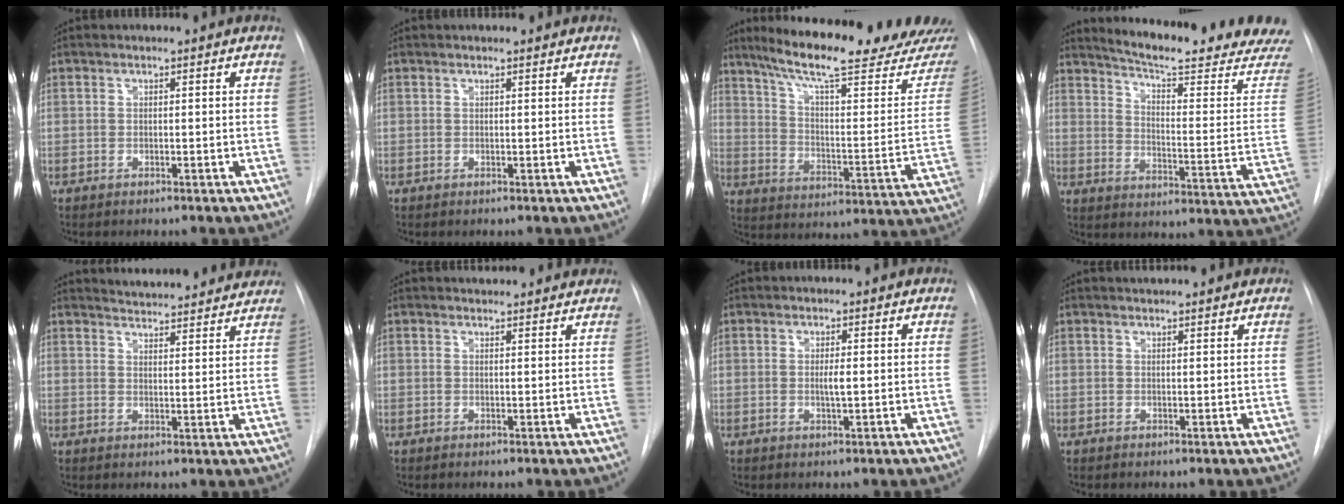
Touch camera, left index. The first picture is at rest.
{"total": 1.8, "force": [1.7, 0.3, 0.5], "torque": [-0.009, 0.009, 0.016]}
{"total": 26.1, "force": [22.3, 2.3, 13.4], "torque": [-0.199, -0.069, 0.297]}
{"total": 22.9, "force": [20.8, 1.1, 9.7], "torque": [-0.139, -0.099, 0.255]}
{"total": 15.1, "force": [14.5, 2.2, 3.6], "torque": [-0.043, -0.013, 0.171]}
{"total": 7.6, "force": [7.3, 1.4, 1.6], "torque": [-0.012, 0.010, 0.073]}
{"total": 1.5, "force": [-0.3, 0.0, 1.4], "torque": [-0.029, -0.006, -0.004]}
{"total": 4.7, "force": [4.4, 0.7, 1.5], "torque": [-0.021, 0.019, 0.049]}